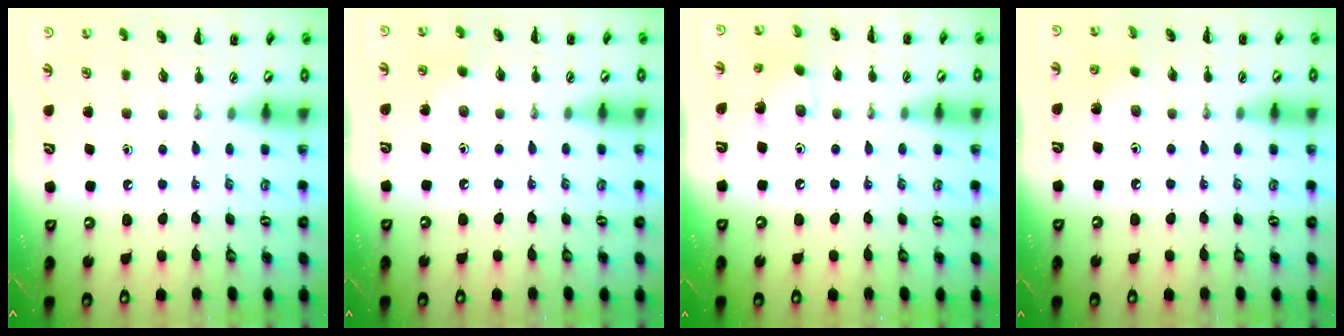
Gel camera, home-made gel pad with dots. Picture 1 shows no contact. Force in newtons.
{"total": 5.7, "press": 5.4, "slide": 1.6}
{"total": 4.2, "press": 4.1, "slide": 0.8}
{"total": 2.4, "press": 2.4, "slide": 0.6}